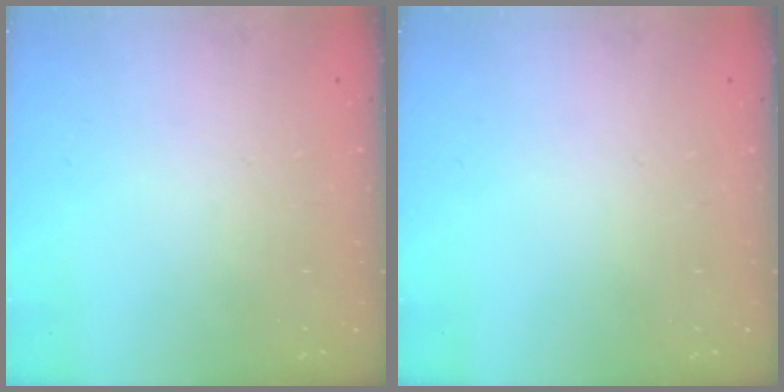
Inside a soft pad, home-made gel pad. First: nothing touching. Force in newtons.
{"total": 0.0}